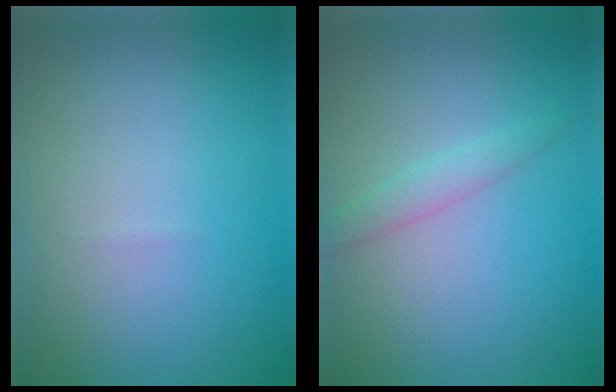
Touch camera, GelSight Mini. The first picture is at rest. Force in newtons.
{"total": 1.5, "press": 1.5, "slide": 0.0}